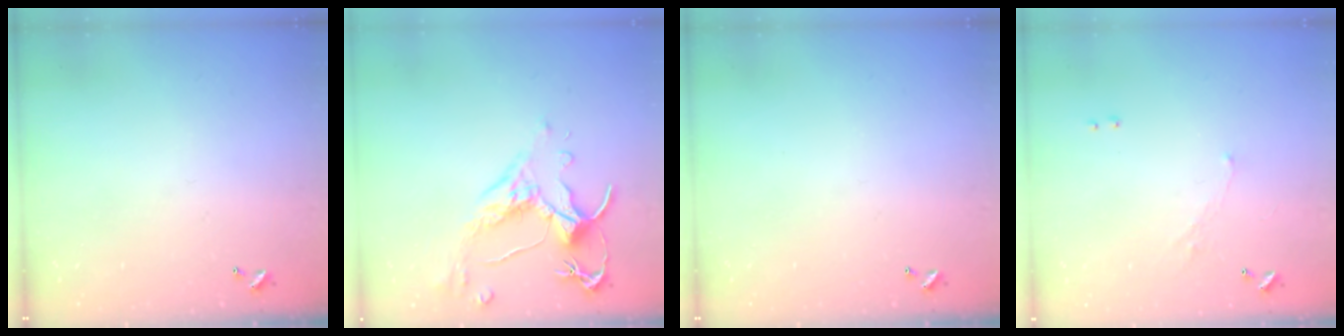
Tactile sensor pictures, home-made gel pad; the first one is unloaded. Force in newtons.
{"total": 2.5, "press": 2.2, "slide": 1.3}
{"total": 0.0}
{"total": 0.8, "press": 0.6, "slide": 0.5}